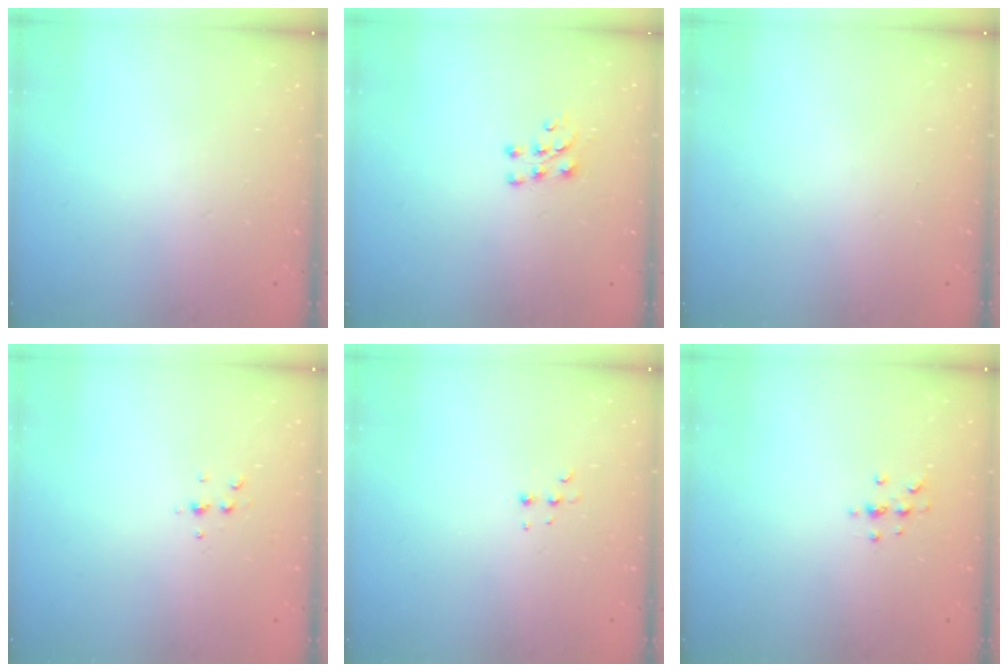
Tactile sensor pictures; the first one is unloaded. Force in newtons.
{"total": 6.5, "press": 6.4, "slide": 0.7}
{"total": 0.0}
{"total": 4.1, "press": 4.0, "slide": 0.9}
{"total": 4.2, "press": 4.1, "slide": 0.9}
{"total": 3.7, "press": 3.7, "slide": 0.5}